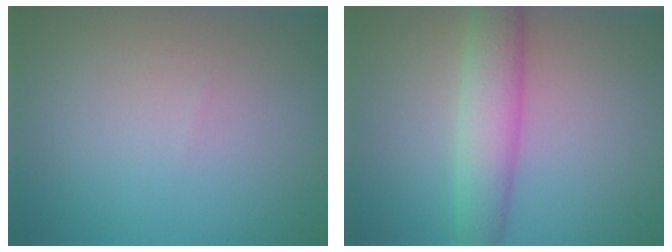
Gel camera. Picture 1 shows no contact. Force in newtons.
{"total": 4.7, "press": 4.7, "slide": 0.1}